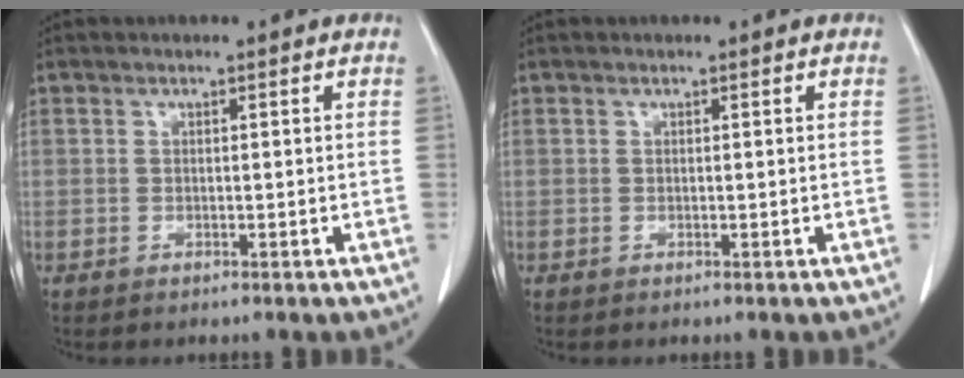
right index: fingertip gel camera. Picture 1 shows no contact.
{"total": 0.0}